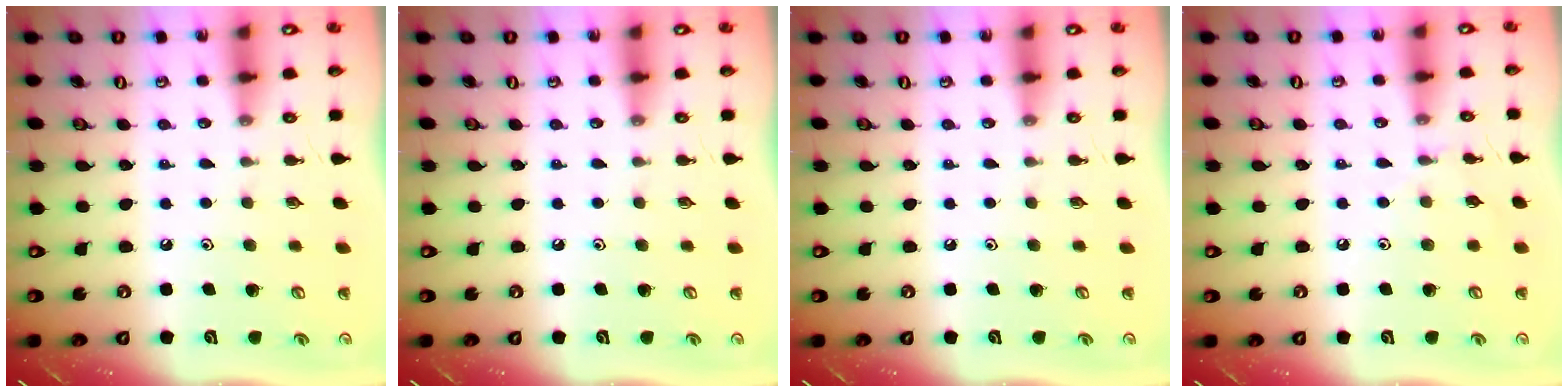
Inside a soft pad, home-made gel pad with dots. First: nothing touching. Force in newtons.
{"total": 0.0}
{"total": 0.0}
{"total": 4.4, "press": 4.4, "slide": 0.6}